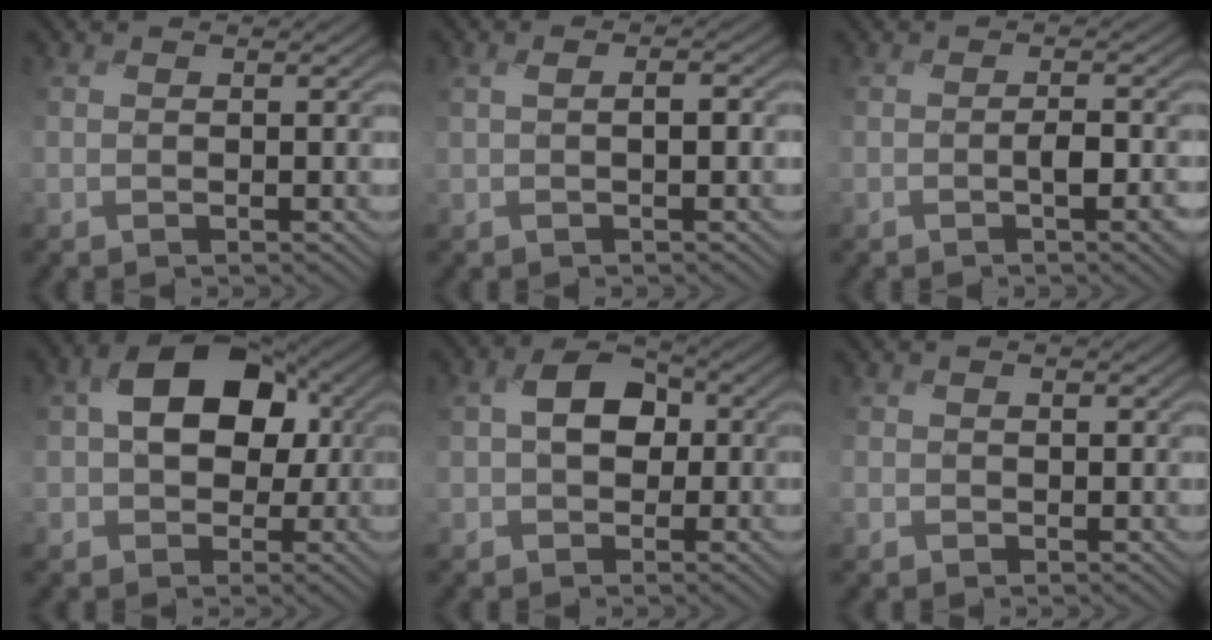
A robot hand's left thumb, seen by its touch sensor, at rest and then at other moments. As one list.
[{"total": 2.6, "force": [-0.1, 1.1, 2.4], "torque": [-0.045, 0.004, -0.002]}, {"total": 2.9, "force": [-1.2, 0.8, 2.6], "torque": [-0.047, -0.001, -0.025]}, {"total": 11.1, "force": [0.9, 7.9, 7.7], "torque": [-0.138, 0.005, 0.009]}, {"total": 6.5, "force": [0.1, 4.7, 4.4], "torque": [-0.088, 0.008, -0.005]}, {"total": 1.1, "force": [-0.1, 1.0, 0.4], "torque": [-0.012, -0.003, -0.003]}]